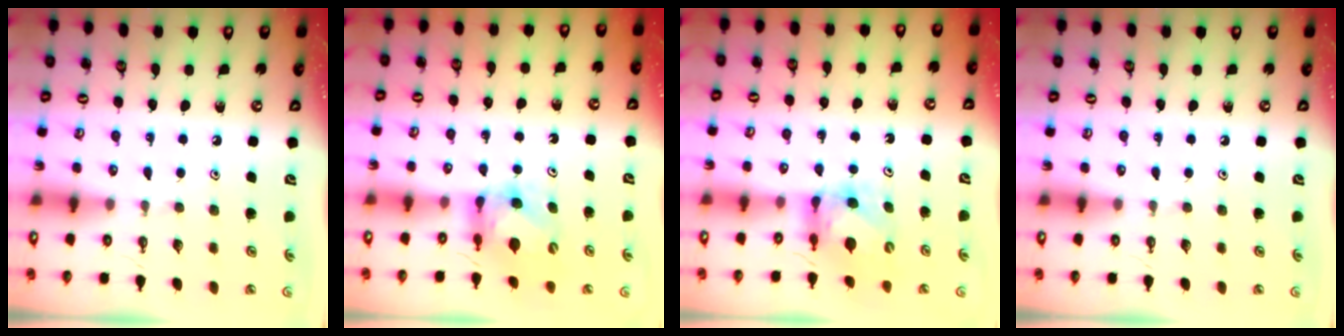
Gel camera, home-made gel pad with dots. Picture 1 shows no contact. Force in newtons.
{"total": 6.5, "press": 6.5, "slide": 0.6}
{"total": 6.1, "press": 6.1, "slide": 0.6}
{"total": 0.0}